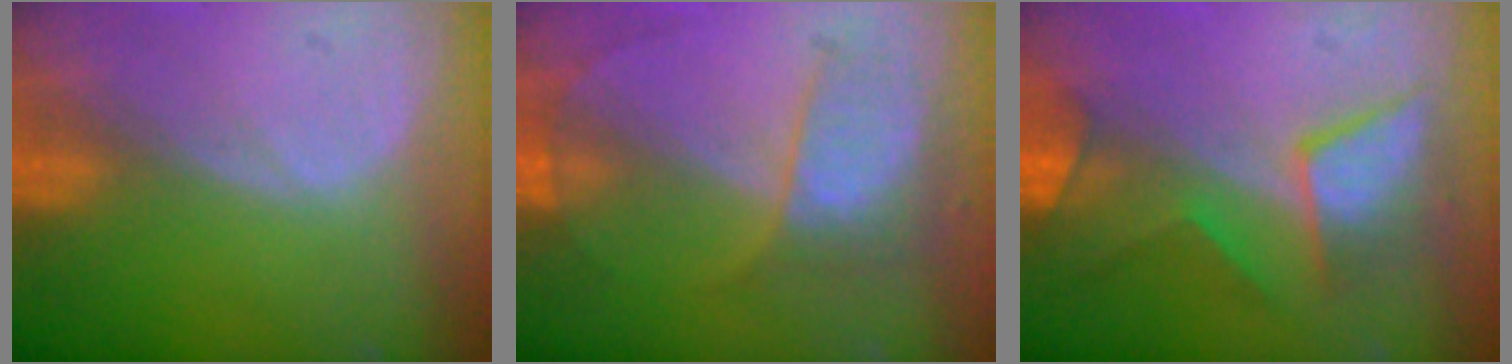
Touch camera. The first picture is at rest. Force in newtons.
{"total": 7.2, "press": 6.1, "slide": 3.9}
{"total": 7.8, "press": 7.6, "slide": 1.5}